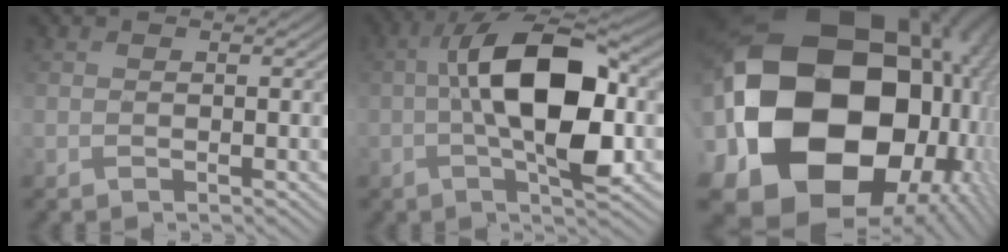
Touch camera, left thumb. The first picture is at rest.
{"total": 13.3, "force": [-0.3, 5.7, 12.0], "torque": [-0.214, 0.007, -0.007]}
{"total": 25.6, "force": [-0.9, 19.4, 16.7], "torque": [-0.359, -0.084, -0.004]}